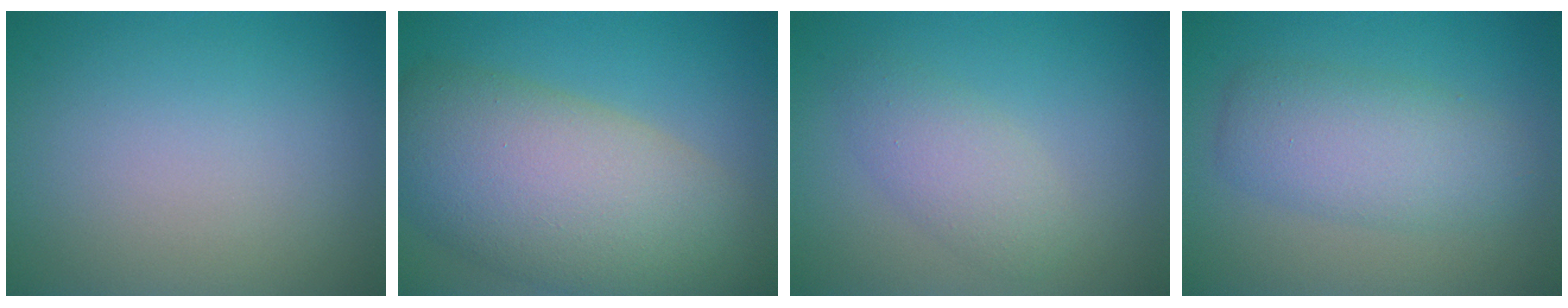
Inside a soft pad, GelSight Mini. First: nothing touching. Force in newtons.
{"total": 12.2, "press": 12.2, "slide": 0.8}
{"total": 2.7, "press": 2.7, "slide": 0.0}
{"total": 3.7, "press": 3.7, "slide": 0.2}